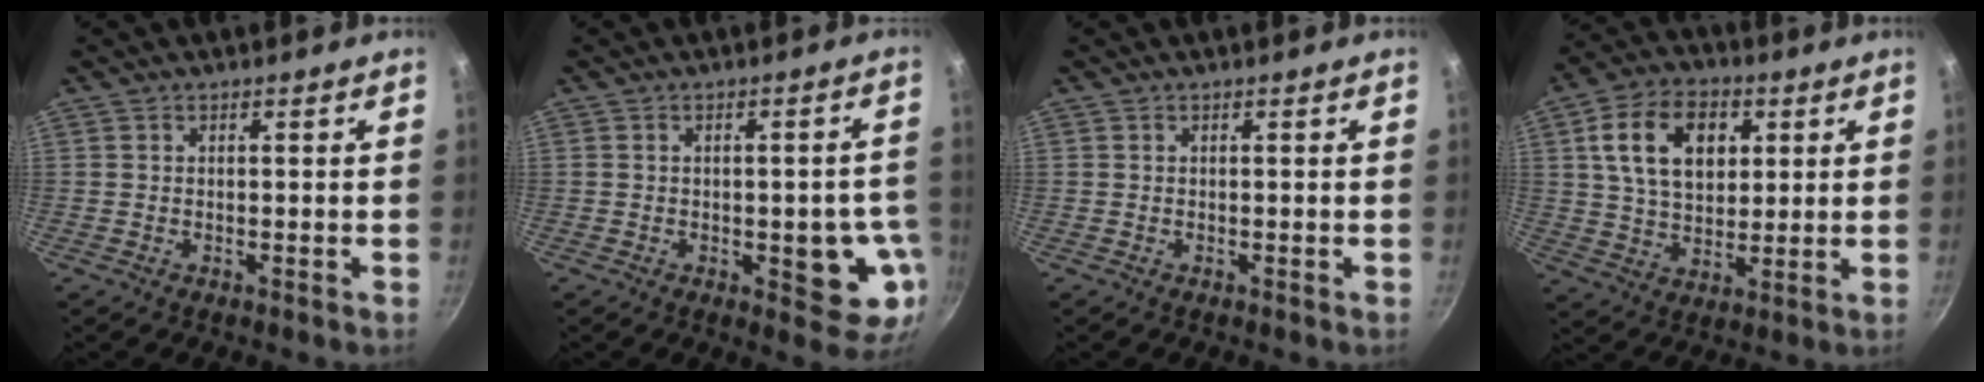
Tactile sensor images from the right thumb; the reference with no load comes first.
{"total": 10.1, "force": [-2.2, 4.5, 8.8], "torque": [-0.066, 0.007, -0.025]}
{"total": 0.0}
{"total": 15.0, "force": [4.3, 10.1, 10.1], "torque": [-0.152, 0.002, 0.070]}